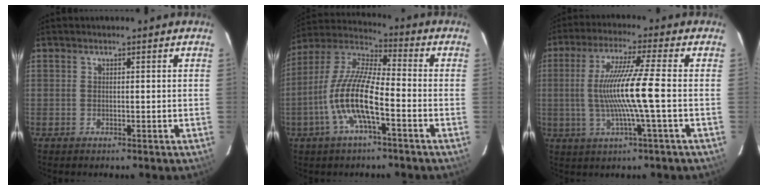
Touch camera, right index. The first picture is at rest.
{"total": 13.4, "force": [-4.7, 3.1, 12.2], "torque": [-0.249, 0.000, -0.098]}
{"total": 11.6, "force": [-1.2, -1.3, 11.4], "torque": [-0.214, -0.007, -0.018]}